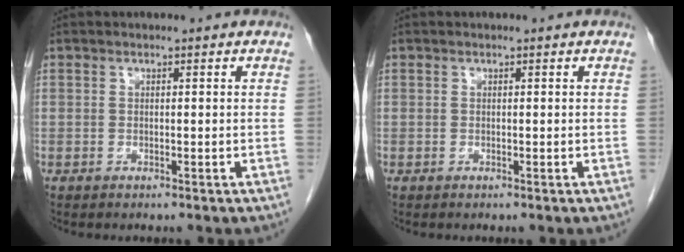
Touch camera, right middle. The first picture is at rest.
{"total": 0.0}